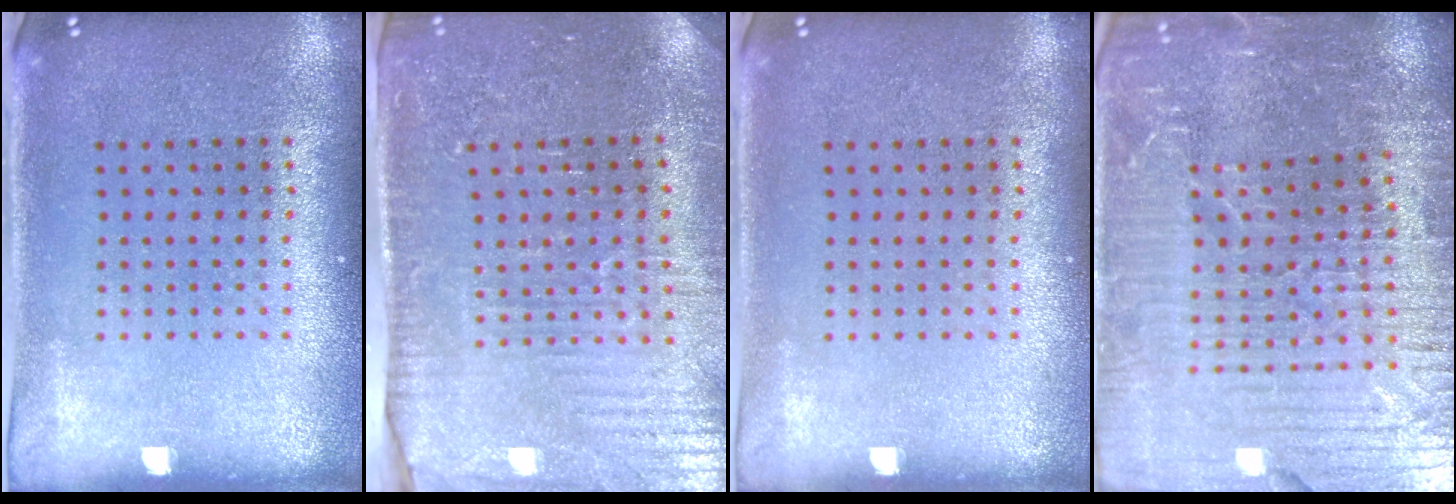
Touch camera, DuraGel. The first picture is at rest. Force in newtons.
{"total": 3.5, "press": 3.4, "slide": 0.5}
{"total": 0.0}
{"total": 5.4, "press": 5.0, "slide": 2.1}